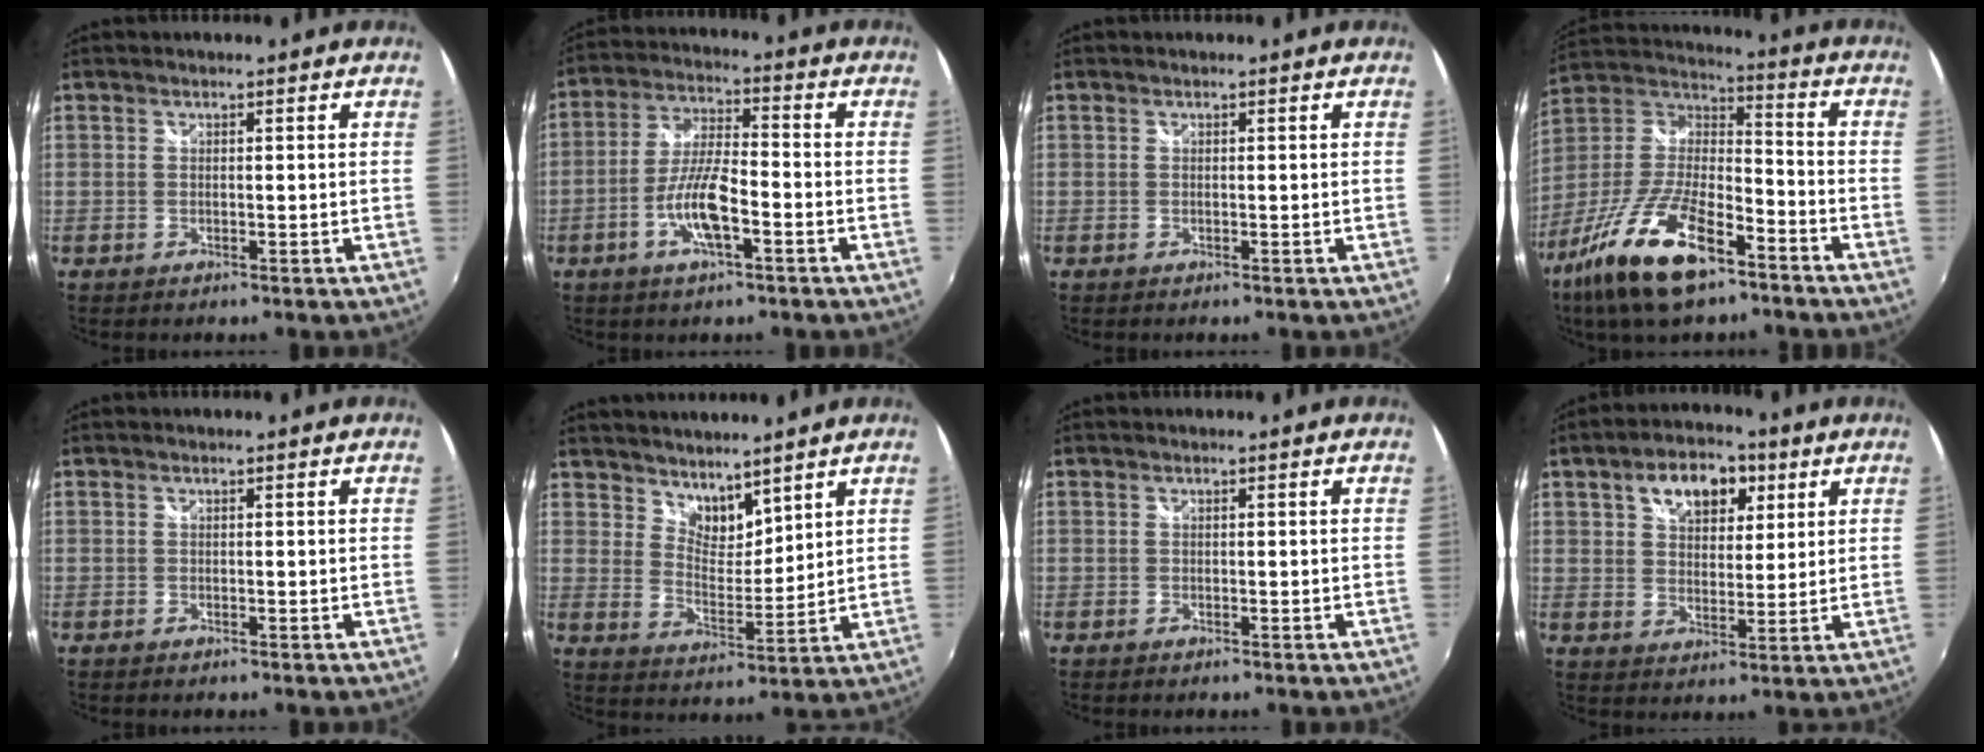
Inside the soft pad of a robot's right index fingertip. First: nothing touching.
{"total": 9.4, "force": [-4.0, 2.2, 8.3], "torque": [-0.170, 0.002, -0.073]}
{"total": 0.0}
{"total": 20.7, "force": [-12.2, 7.5, 15.0], "torque": [-0.312, -0.032, -0.228]}
{"total": 0.0}
{"total": 7.1, "force": [6.1, 2.9, 2.2], "torque": [-0.023, 0.000, 0.112]}
{"total": 0.0}
{"total": 10.7, "force": [5.1, 6.4, 6.9], "torque": [-0.115, 0.028, 0.084]}